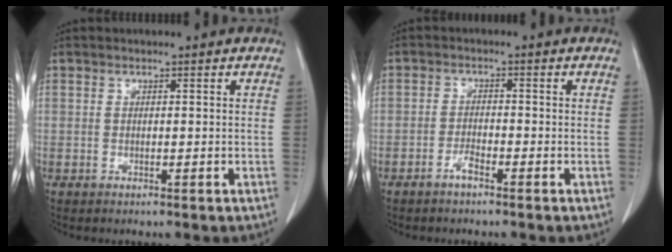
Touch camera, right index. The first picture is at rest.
{"total": 2.0, "force": [-1.5, 0.3, 1.2], "torque": [-0.026, 0.001, -0.030]}